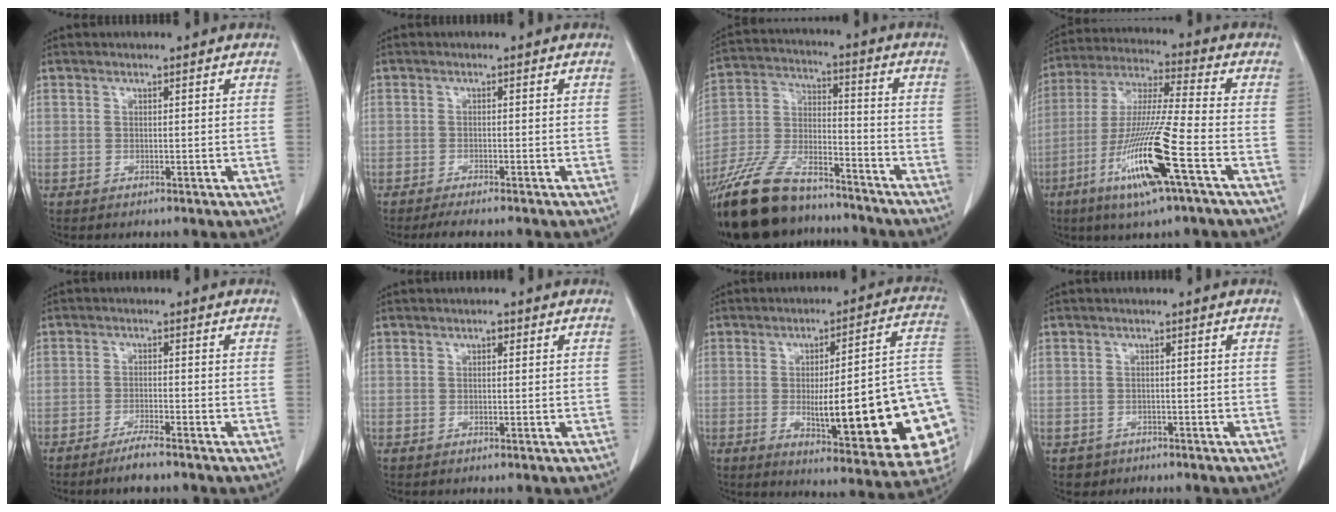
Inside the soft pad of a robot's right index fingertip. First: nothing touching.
{"total": 3.5, "force": [-3.0, 0.0, 1.7], "torque": [-0.025, -0.007, -0.046]}
{"total": 18.8, "force": [-15.5, 6.5, 8.3], "torque": [-0.190, 0.000, -0.276]}
{"total": 16.0, "force": [-6.8, -0.2, 14.5], "torque": [-0.299, -0.023, -0.128]}
{"total": 3.3, "force": [-2.6, -0.1, 1.9], "torque": [-0.040, -0.005, -0.051]}
{"total": 0.7, "force": [0.3, 0.4, 0.5], "torque": [-0.008, 0.003, 0.003]}
{"total": 24.5, "force": [-4.0, 3.4, 23.9], "torque": [-0.229, 0.006, -0.046]}
{"total": 2.0, "force": [-1.2, 1.7, -0.1], "torque": [-0.002, 0.007, -0.019]}